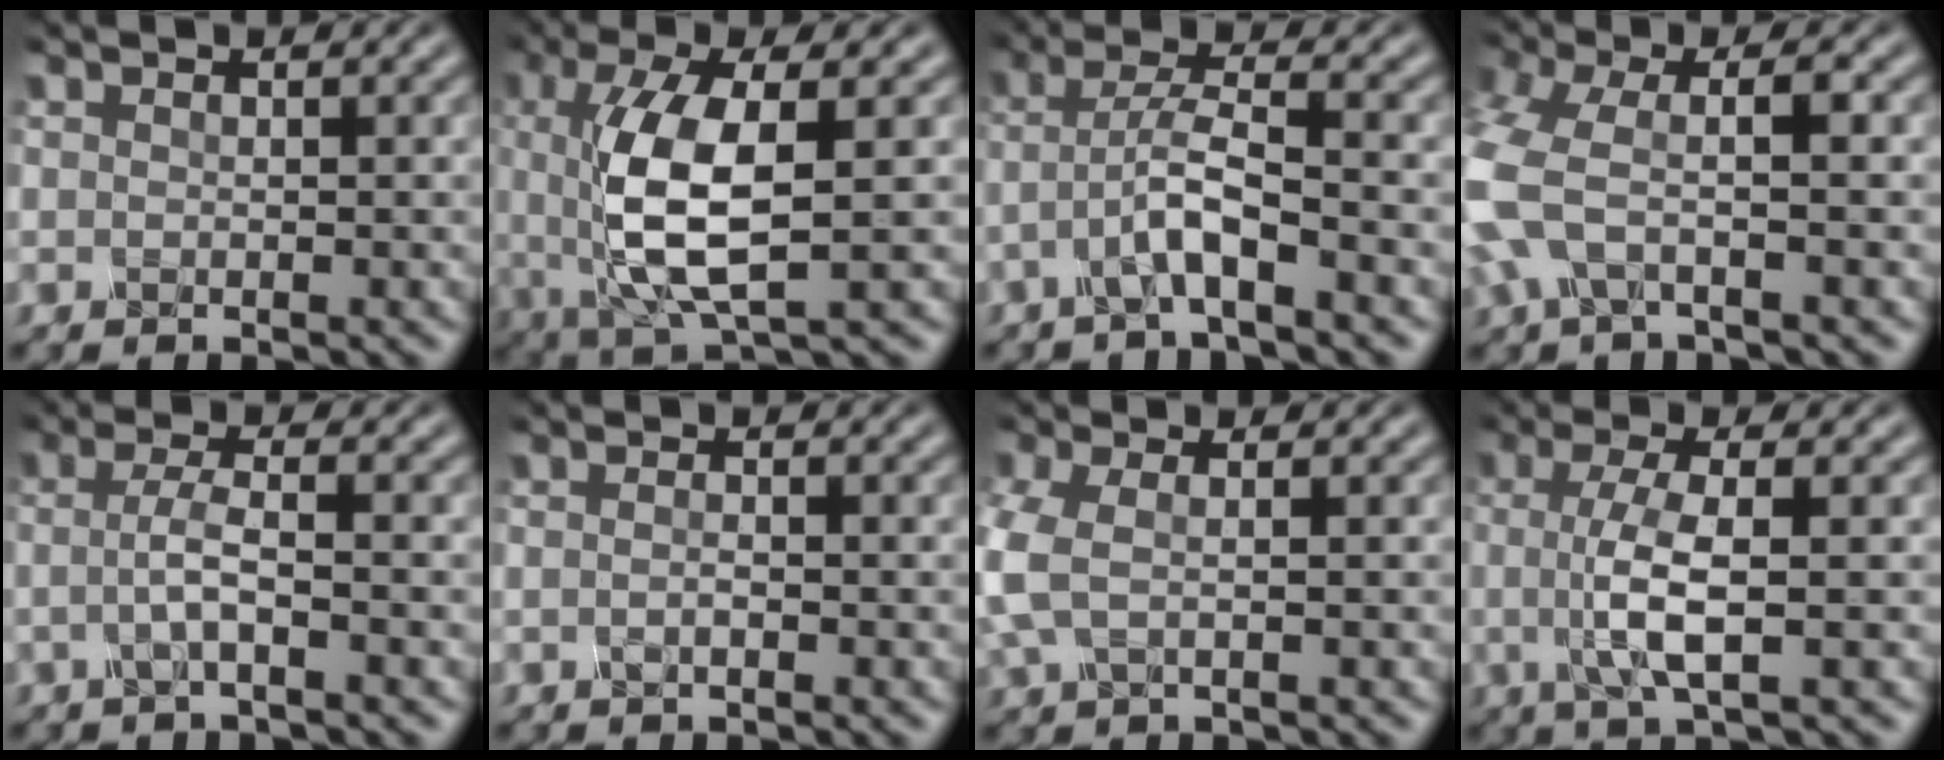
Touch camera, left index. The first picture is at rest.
{"total": 8.3, "force": [0.2, 2.8, 7.8], "torque": [-0.160, -0.007, 0.006]}
{"total": 4.0, "force": [-1.7, 0.5, 3.6], "torque": [-0.070, 0.013, -0.042]}
{"total": 6.2, "force": [-1.3, 2.7, 5.4], "torque": [-0.140, 0.005, -0.037]}
{"total": 2.7, "force": [-0.5, 0.5, 2.6], "torque": [-0.051, 0.002, -0.017]}
{"total": 0.9, "force": [-0.3, 0.3, 0.9], "torque": [-0.015, 0.000, -0.007]}
{"total": 3.8, "force": [-0.3, 1.9, 3.3], "torque": [-0.097, -0.001, -0.010]}
{"total": 4.9, "force": [-0.2, 1.3, 4.7], "torque": [-0.094, -0.001, -0.007]}